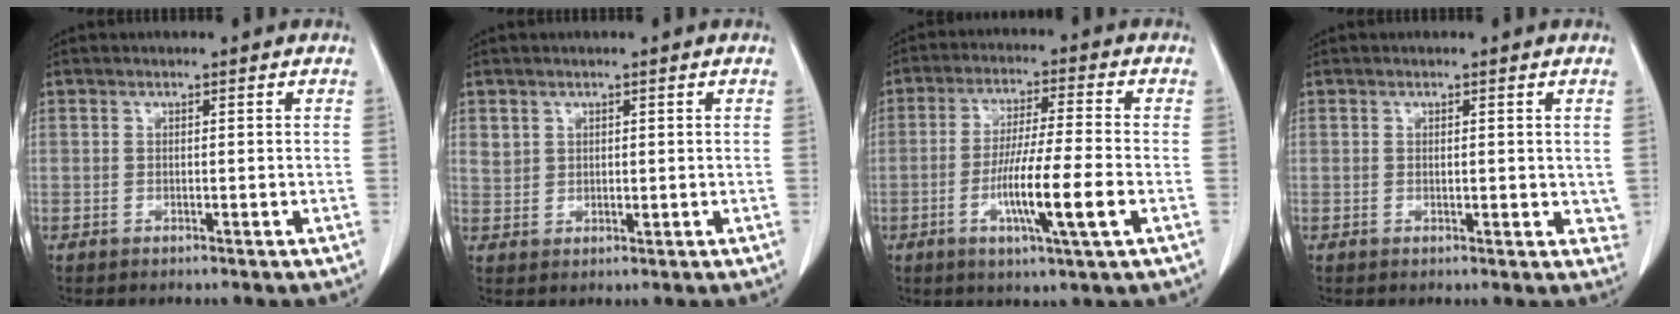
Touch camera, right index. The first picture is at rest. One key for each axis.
{"total": 2.3, "fx": 1.2, "fy": 1.9, "fz": 0.5, "tx": -0.004, "ty": 0.000, "tz": 0.025}
{"total": 10.5, "fx": -3.3, "fy": -0.1, "fz": 10.0, "tx": -0.187, "ty": -0.013, "tz": -0.062}
{"total": 2.4, "fx": 0.4, "fy": 1.2, "fz": 2.1, "tx": -0.022, "ty": -0.006, "tz": 0.003}